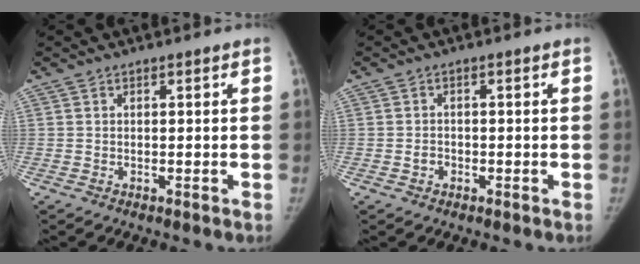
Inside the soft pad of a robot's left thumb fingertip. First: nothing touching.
{"total": 1.7, "force": [-0.9, 1.4, 0.4], "torque": [-0.003, 0.010, -0.016]}